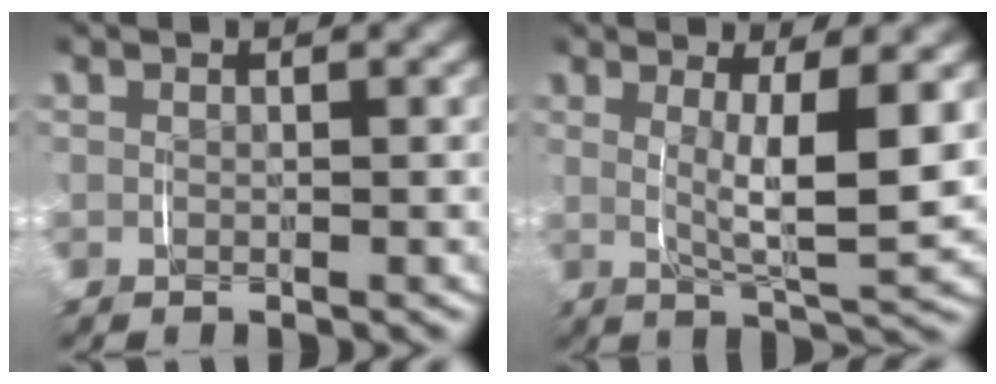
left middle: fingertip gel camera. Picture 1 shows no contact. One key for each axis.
{"total": 6.4, "fx": 1.4, "fy": 1.5, "fz": 6.0, "tx": -0.095, "ty": -0.011, "tz": 0.026}